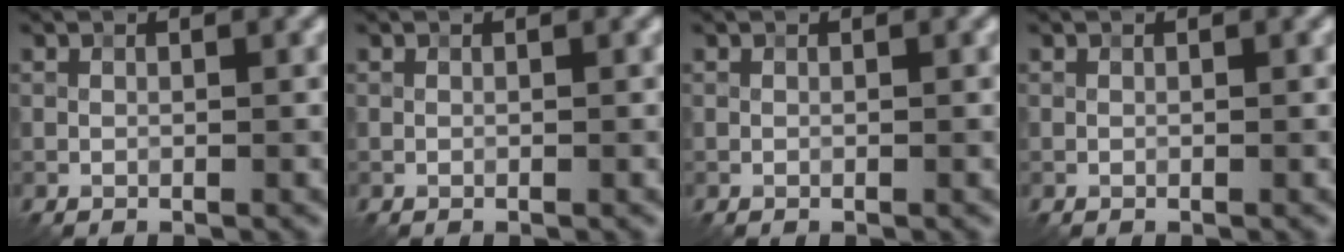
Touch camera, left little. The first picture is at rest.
{"total": 0.0}
{"total": 0.0}
{"total": 0.0}